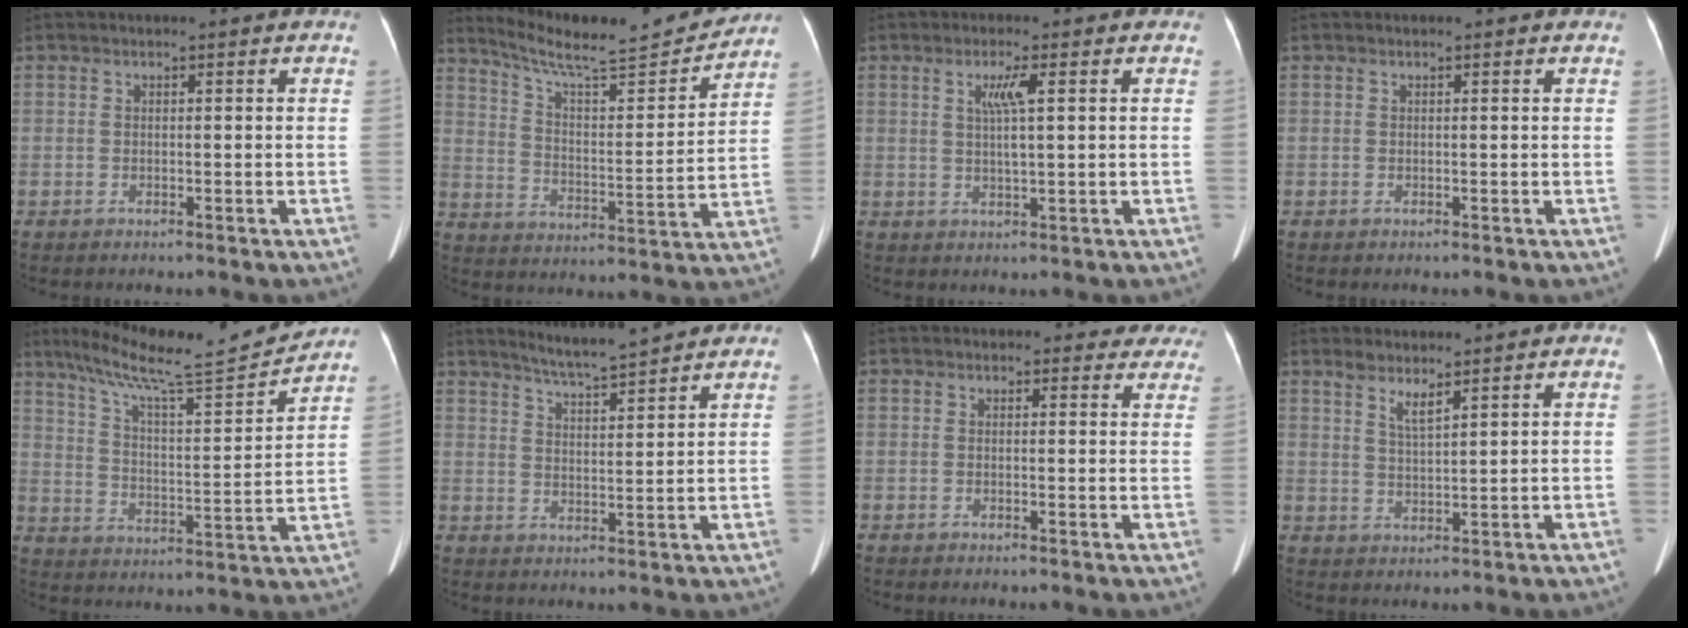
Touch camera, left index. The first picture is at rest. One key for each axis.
{"total": 16.8, "fx": 15.7, "fy": 0.9, "fz": 5.9, "tx": -0.103, "ty": -0.015, "tz": 0.238}
{"total": 3.6, "fx": 1.1, "fy": -0.1, "fz": 3.4, "tx": -0.064, "ty": 0.003, "tz": 0.020}
{"total": 0.0}
{"total": 16.4, "fx": 14.8, "fy": -0.1, "fz": 7.2, "tx": -0.123, "ty": -0.007, "tz": 0.229}
{"total": 7.4, "fx": 6.8, "fy": -0.3, "fz": 2.8, "tx": -0.057, "ty": 0.005, "tz": 0.116}
{"total": 6.0, "fx": 5.3, "fy": 2.8, "fz": -0.1, "tx": 0.038, "ty": -0.007, "tz": 0.030}
{"total": 2.9, "fx": 2.2, "fy": 0.2, "fz": 1.8, "tx": -0.039, "ty": -0.005, "tz": 0.047}